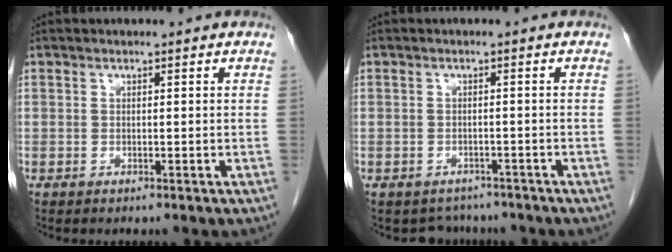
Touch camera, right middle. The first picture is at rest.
{"total": 3.5, "force": [-3.0, 1.8, -0.4], "torque": [0.003, 0.008, -0.042]}